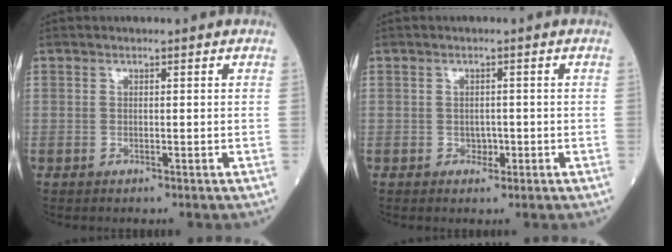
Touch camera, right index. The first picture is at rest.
{"total": 1.5, "force": [-0.4, 1.1, 0.9], "torque": [-0.011, 0.002, -0.004]}